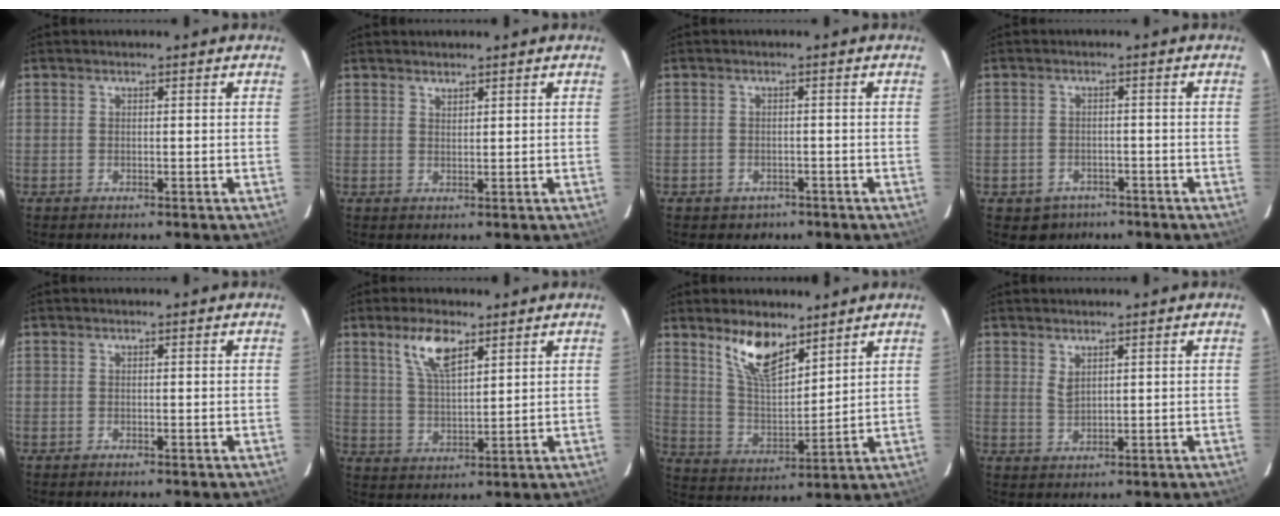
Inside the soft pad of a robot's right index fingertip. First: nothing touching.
{"total": 1.1, "force": [1.1, 0.2, 0.2], "torque": [-0.003, 0.000, 0.021]}
{"total": 3.1, "force": [-1.8, 2.4, 0.5], "torque": [-0.017, 0.003, -0.020]}
{"total": 4.7, "force": [-2.9, 3.6, 0.6], "torque": [-0.029, 0.010, -0.036]}
{"total": 0.0}
{"total": 7.7, "force": [4.8, 2.7, 5.5], "torque": [-0.102, 0.006, 0.098]}
{"total": 11.0, "force": [7.8, 4.0, 6.7], "torque": [-0.118, -0.002, 0.155]}
{"total": 2.1, "force": [1.6, 0.7, 1.1], "torque": [-0.020, -0.003, 0.031]}